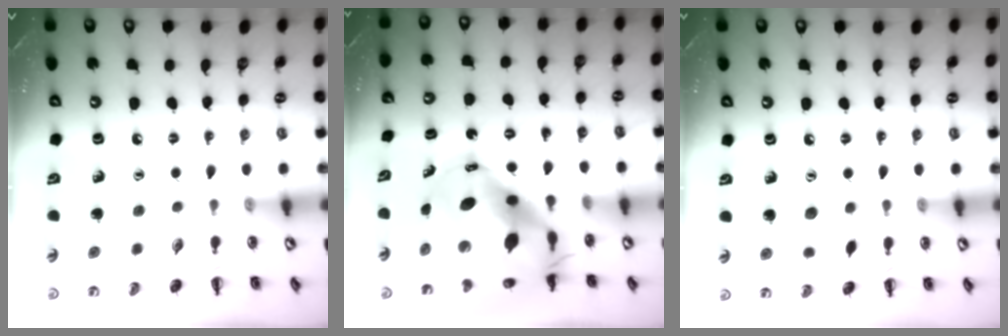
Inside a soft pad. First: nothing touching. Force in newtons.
{"total": 15.6, "press": 15.1, "slide": 4.0}
{"total": 5.1, "press": 5.0, "slide": 1.1}